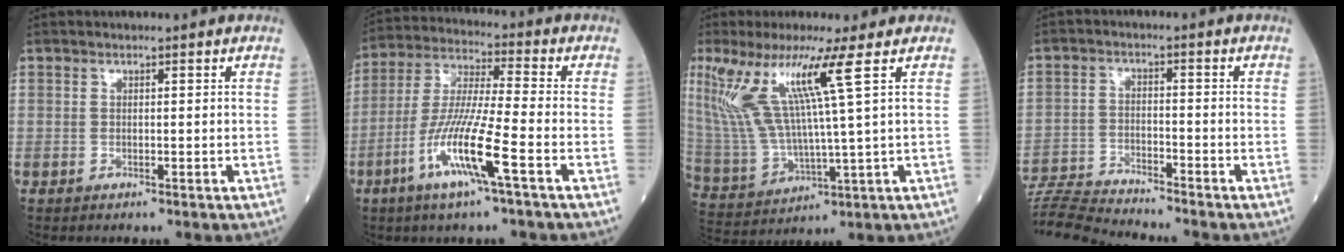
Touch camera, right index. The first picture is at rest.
{"total": 12.4, "force": [-5.2, -0.5, 11.2], "torque": [-0.233, -0.012, -0.105]}
{"total": 12.8, "force": [5.9, -1.4, 11.3], "torque": [-0.255, -0.001, 0.123]}
{"total": 8.7, "force": [-8.5, -1.2, 0.7], "torque": [-0.015, -0.009, -0.160]}